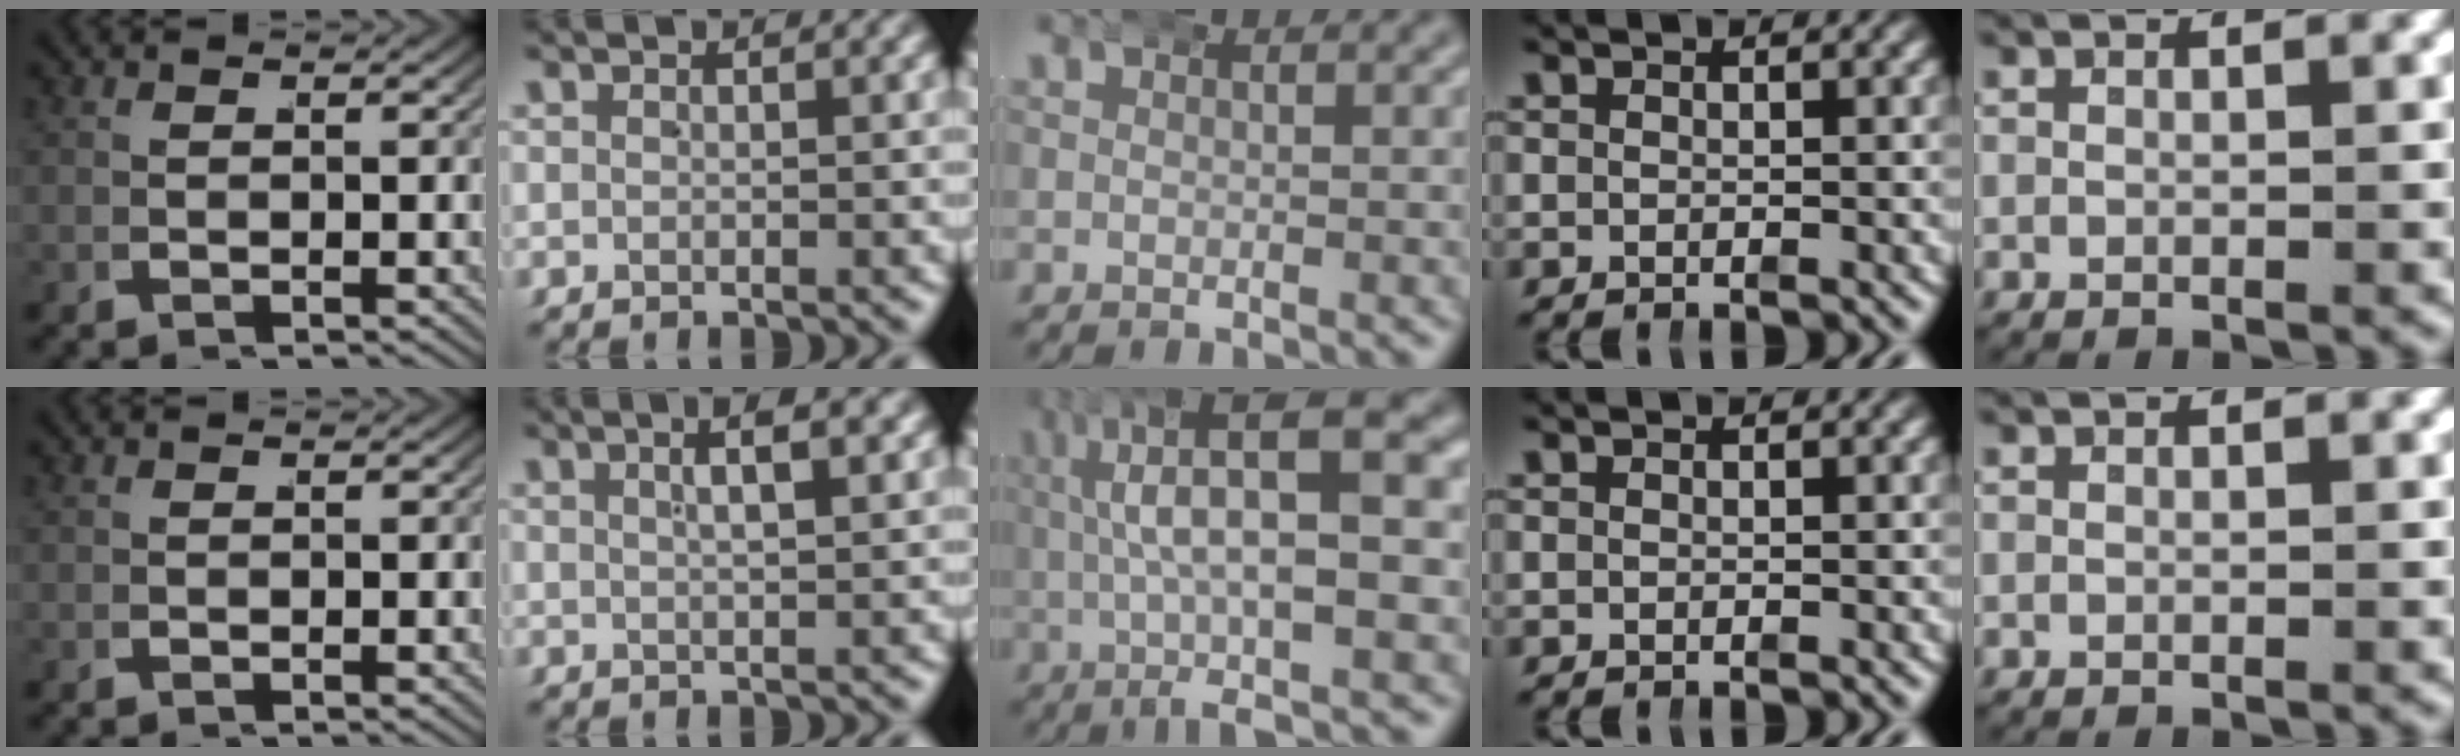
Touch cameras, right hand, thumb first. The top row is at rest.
{"index": {"total": 2.6, "force": [1.3, -0.2, 2.2], "torque": [-0.025, 0.013, 0.022]}, "middle": {"total": 11.4, "force": [1.9, 4.2, 10.5], "torque": [-0.145, 0.020, 0.024]}}